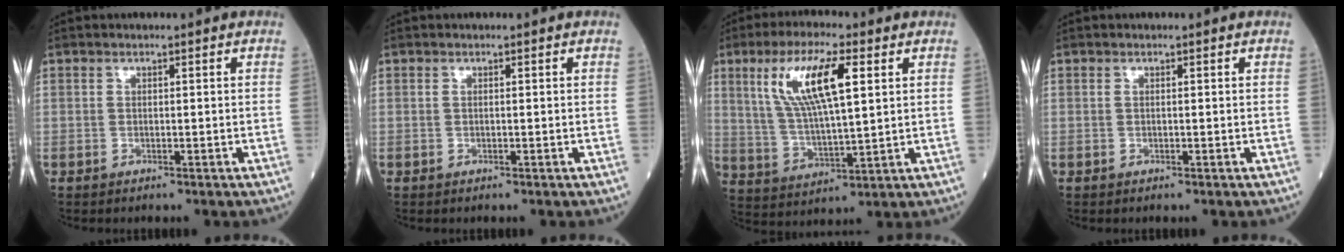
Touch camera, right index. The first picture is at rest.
{"total": 0.0}
{"total": 12.3, "force": [4.6, 2.5, 11.2], "torque": [-0.227, 0.010, 0.093]}
{"total": 0.0}